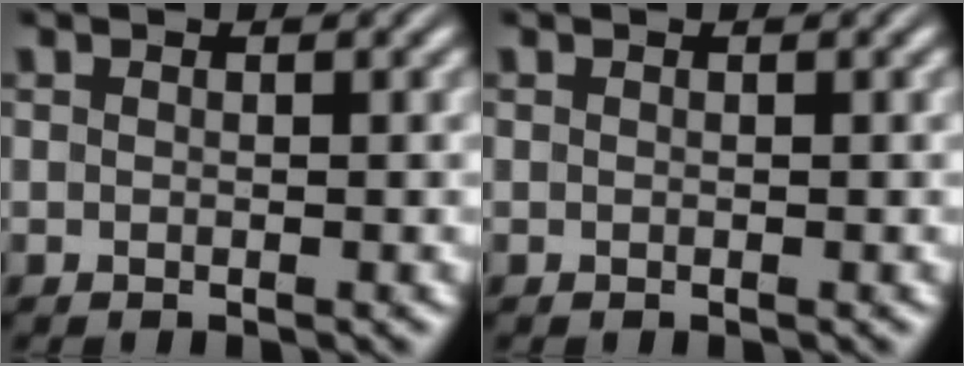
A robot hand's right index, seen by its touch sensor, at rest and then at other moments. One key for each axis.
{"total": 0.0}